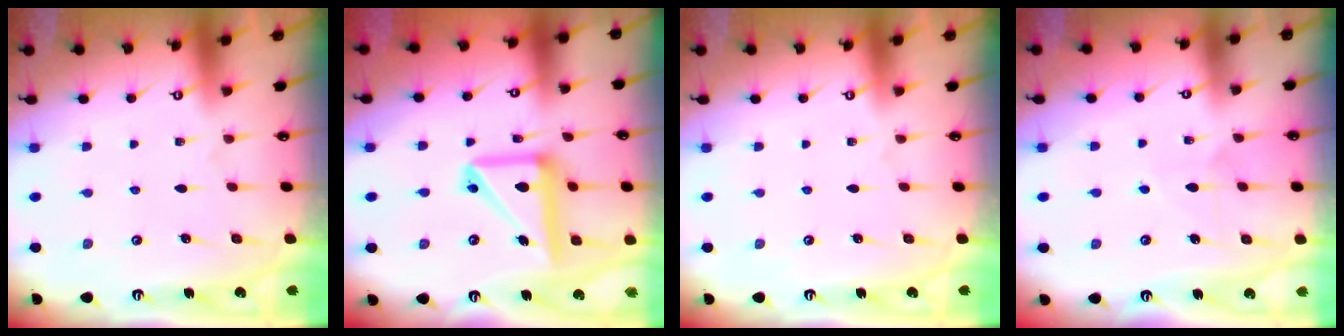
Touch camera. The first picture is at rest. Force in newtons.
{"total": 14.4, "press": 14.2, "slide": 2.3}
{"total": 0.0}
{"total": 5.5, "press": 5.4, "slide": 0.6}